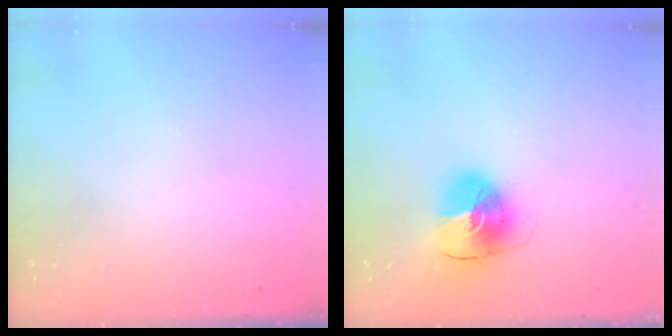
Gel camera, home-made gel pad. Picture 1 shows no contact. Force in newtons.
{"total": 10.6, "press": 10.5, "slide": 1.7}